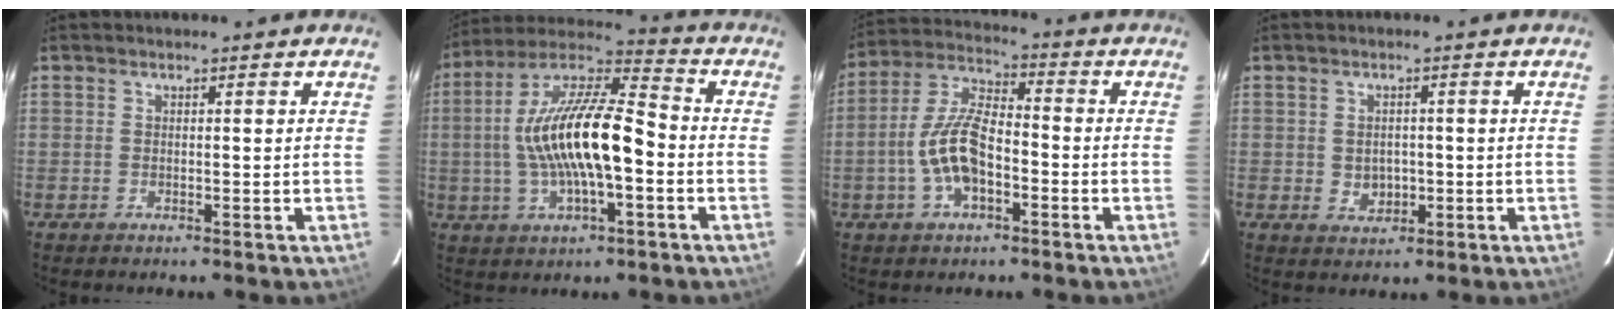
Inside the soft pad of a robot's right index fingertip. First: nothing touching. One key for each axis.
{"total": 17.6, "fx": -2.2, "fy": 5.3, "fz": 16.6, "tx": -0.314, "ty": 0.012, "tz": -0.044}
{"total": 10.9, "fx": -3.4, "fy": 4.8, "fz": 9.2, "tx": -0.195, "ty": 0.010, "tz": -0.064}
{"total": 3.8, "fx": -0.5, "fy": 3.2, "fz": 1.9, "tx": -0.035, "ty": 0.002, "tz": 0.001}